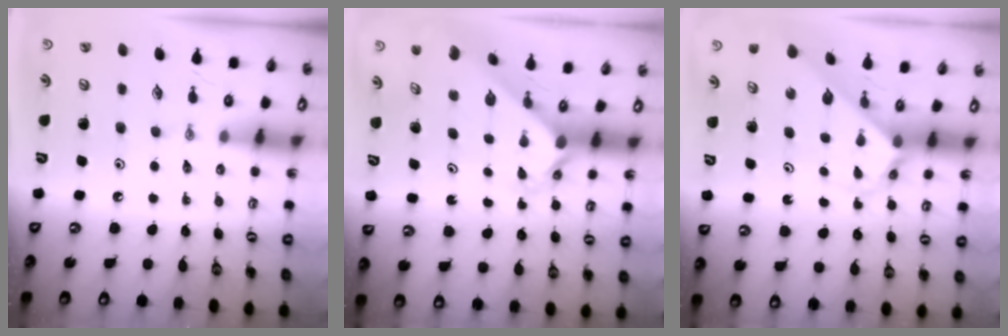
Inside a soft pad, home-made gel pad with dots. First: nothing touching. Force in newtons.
{"total": 2.4, "press": 2.4, "slide": 0.3}
{"total": 2.8, "press": 2.8, "slide": 0.1}